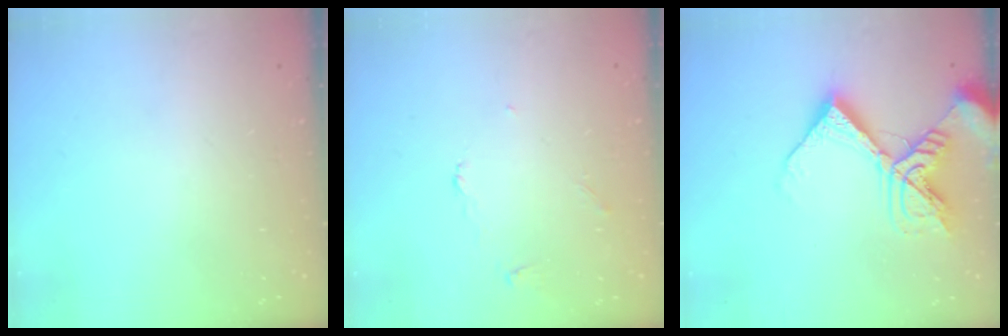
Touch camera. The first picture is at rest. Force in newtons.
{"total": 2.7, "press": 2.7, "slide": 0.3}
{"total": 15.9, "press": 15.8, "slide": 1.9}